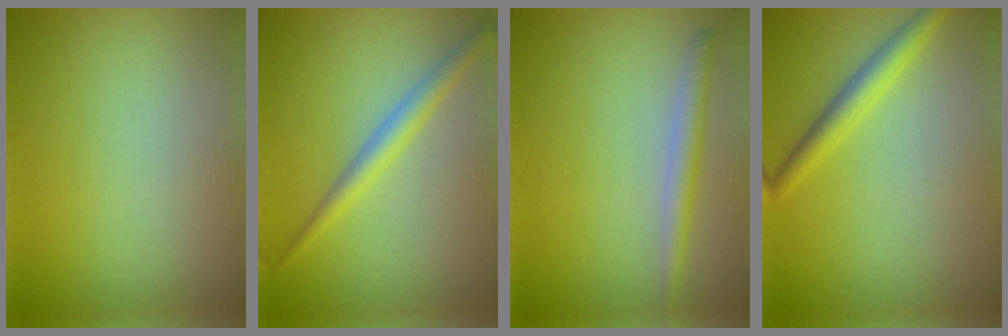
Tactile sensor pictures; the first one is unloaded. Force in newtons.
{"total": 2.4, "press": 2.3, "slide": 0.2}
{"total": 2.1, "press": 2.1, "slide": 0.1}
{"total": 2.4, "press": 2.4, "slide": 0.1}